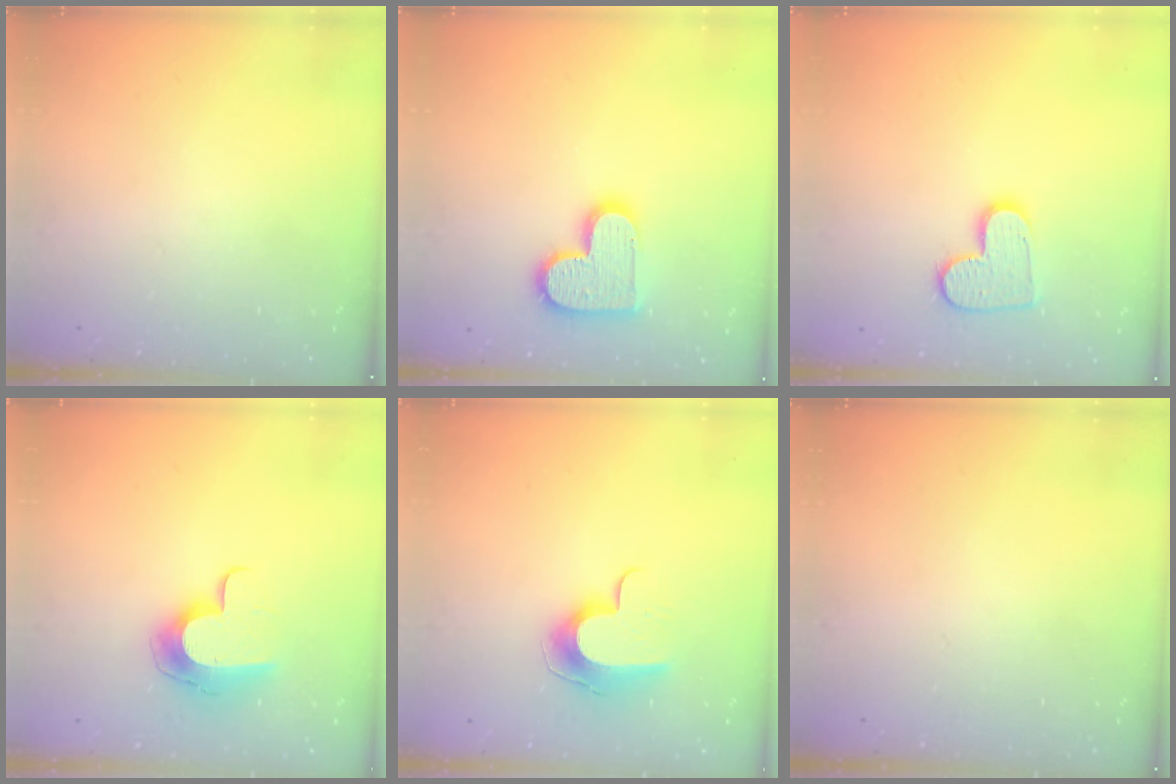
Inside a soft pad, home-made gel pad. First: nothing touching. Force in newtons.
{"total": 14.5, "press": 14.5, "slide": 0.9}
{"total": 11.8, "press": 11.8, "slide": 0.6}
{"total": 11.2, "press": 11.2, "slide": 0.4}
{"total": 10.6, "press": 10.5, "slide": 0.8}
{"total": 0.0}